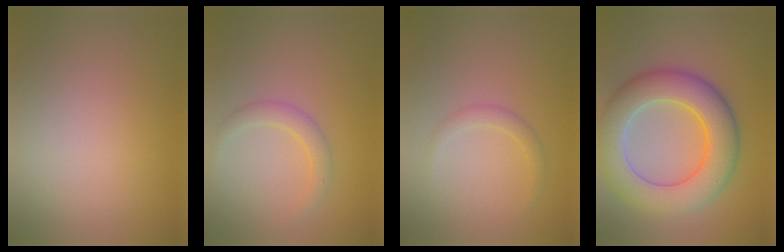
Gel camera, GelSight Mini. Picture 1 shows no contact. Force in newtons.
{"total": 2.1, "press": 2.1, "slide": 0.0}
{"total": 1.4, "press": 1.4, "slide": 0.1}
{"total": 9.3, "press": 9.3, "slide": 0.5}